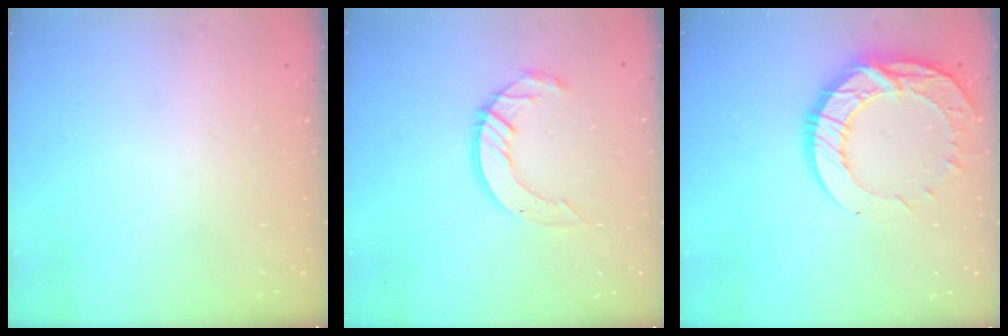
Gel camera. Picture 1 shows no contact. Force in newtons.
{"total": 9.8, "press": 9.8, "slide": 0.9}
{"total": 15.6, "press": 15.6, "slide": 1.2}